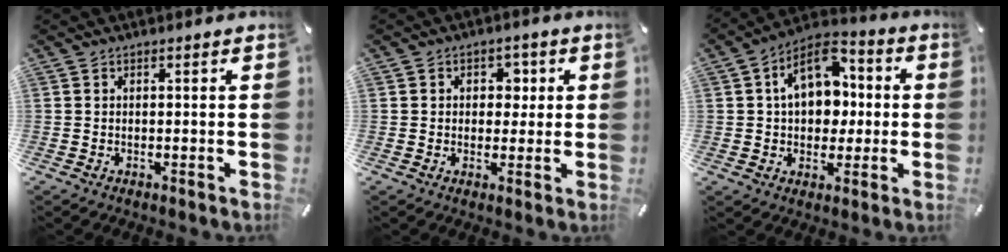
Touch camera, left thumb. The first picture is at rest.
{"total": 4.7, "force": [0.5, 4.0, 2.5], "torque": [-0.023, -0.002, -0.001]}
{"total": 13.2, "force": [2.4, 10.0, 8.4], "torque": [-0.143, -0.004, 0.045]}